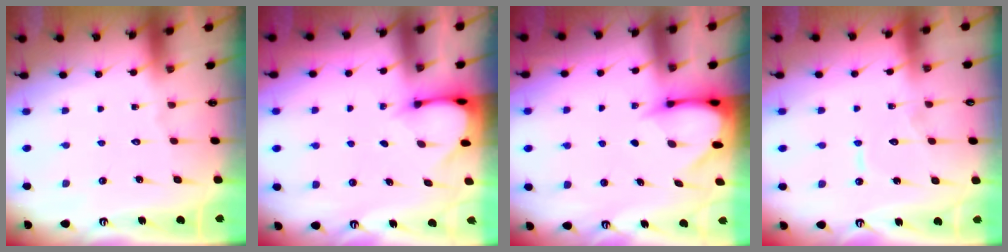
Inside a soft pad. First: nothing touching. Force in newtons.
{"total": 3.2, "press": 3.2, "slide": 0.2}
{"total": 3.7, "press": 3.7, "slide": 0.2}
{"total": 6.1, "press": 6.1, "slide": 0.5}